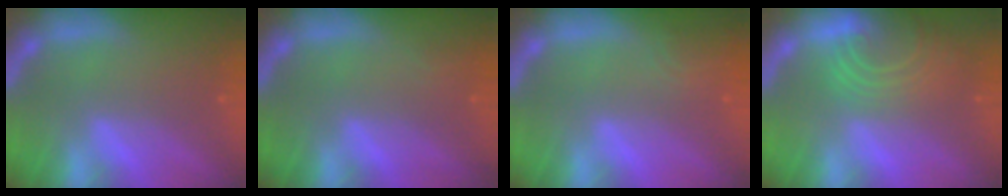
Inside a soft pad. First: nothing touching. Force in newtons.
{"total": 0.9}
{"total": 2.9}
{"total": 8.1}